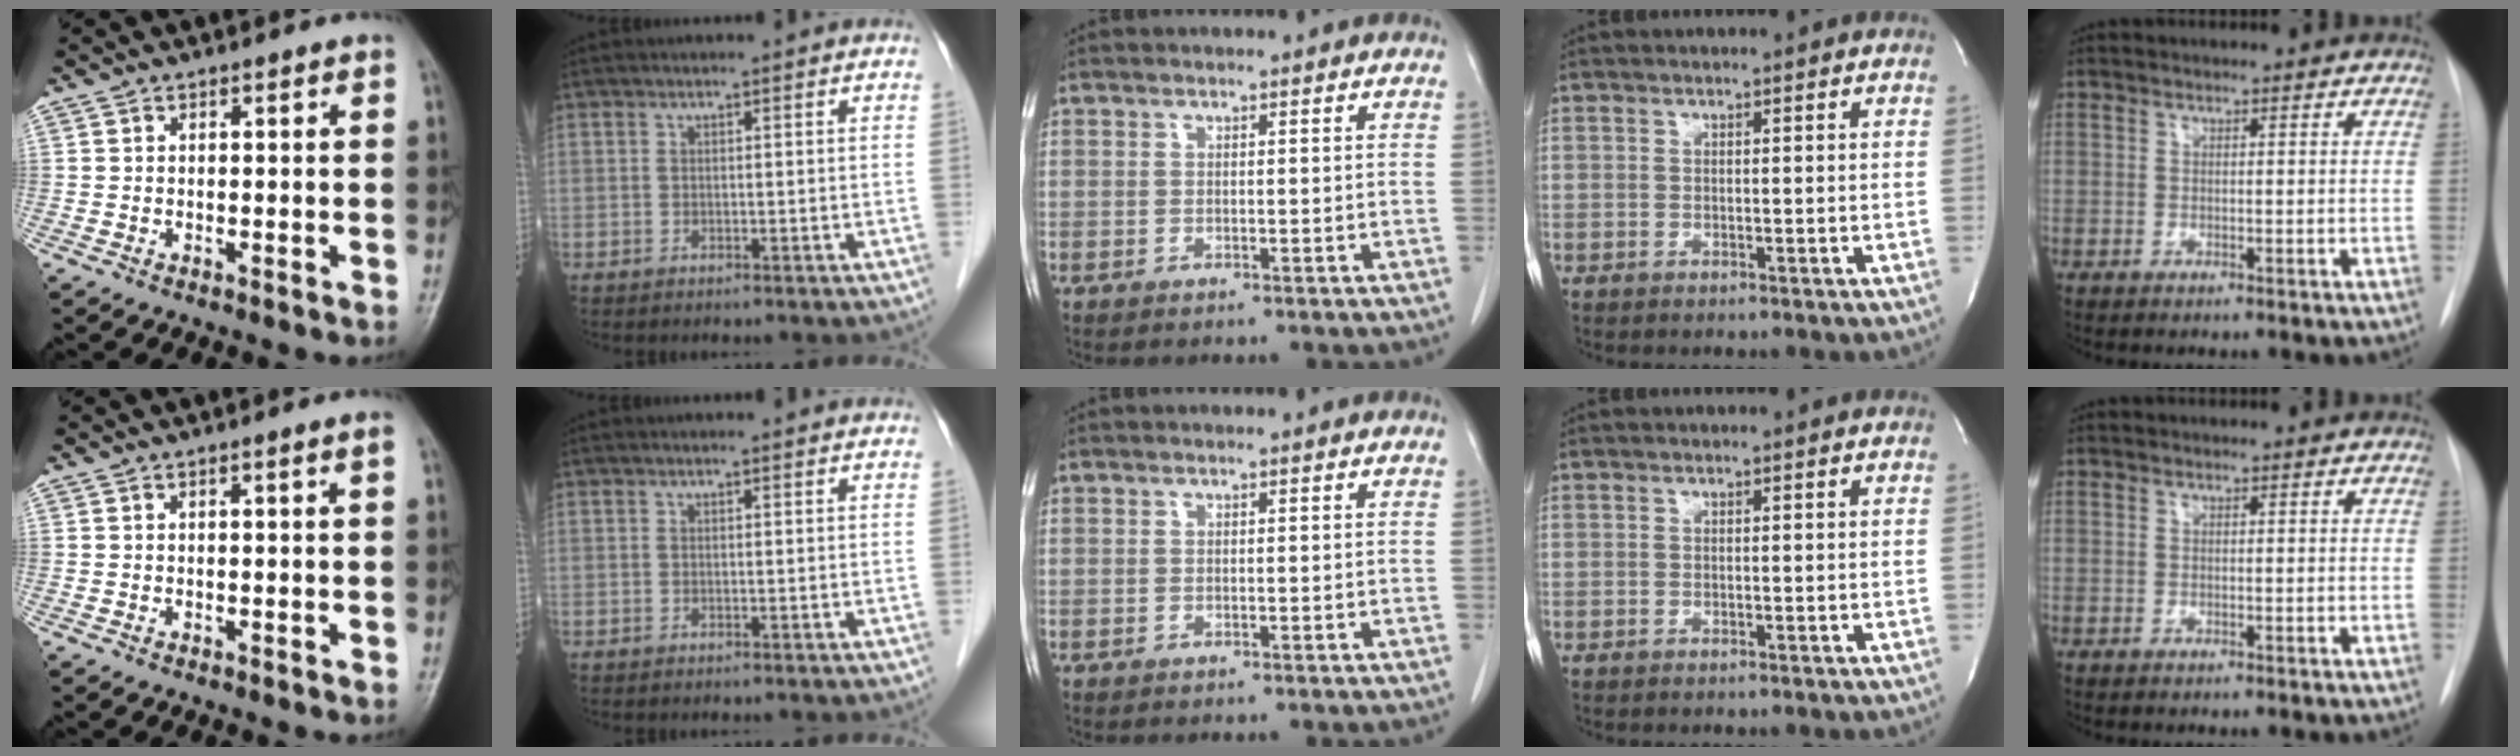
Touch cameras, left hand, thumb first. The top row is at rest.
{"thumb": {"total": 1.1, "force": [0.4, -0.3, 1.0], "torque": [-0.020, 0.000, 0.007]}, "index": {"total": 2.0, "force": [2.0, 0.2, 0.3], "torque": [-0.012, 0.004, 0.016]}}